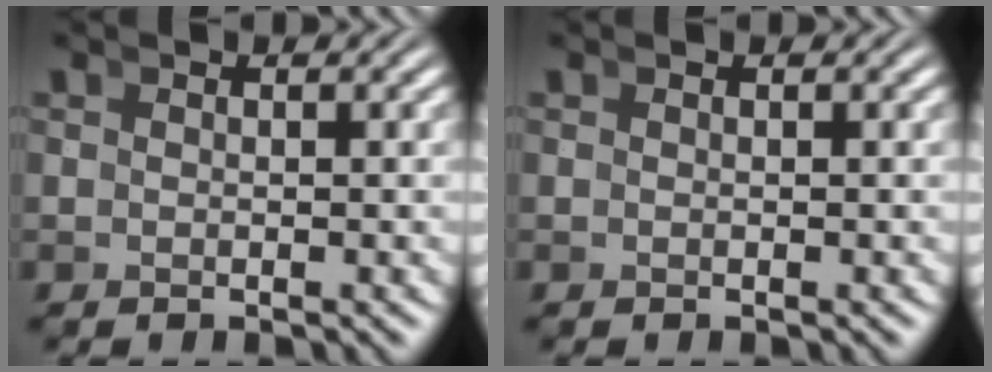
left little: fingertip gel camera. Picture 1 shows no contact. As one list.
[{"total": 0.0}]